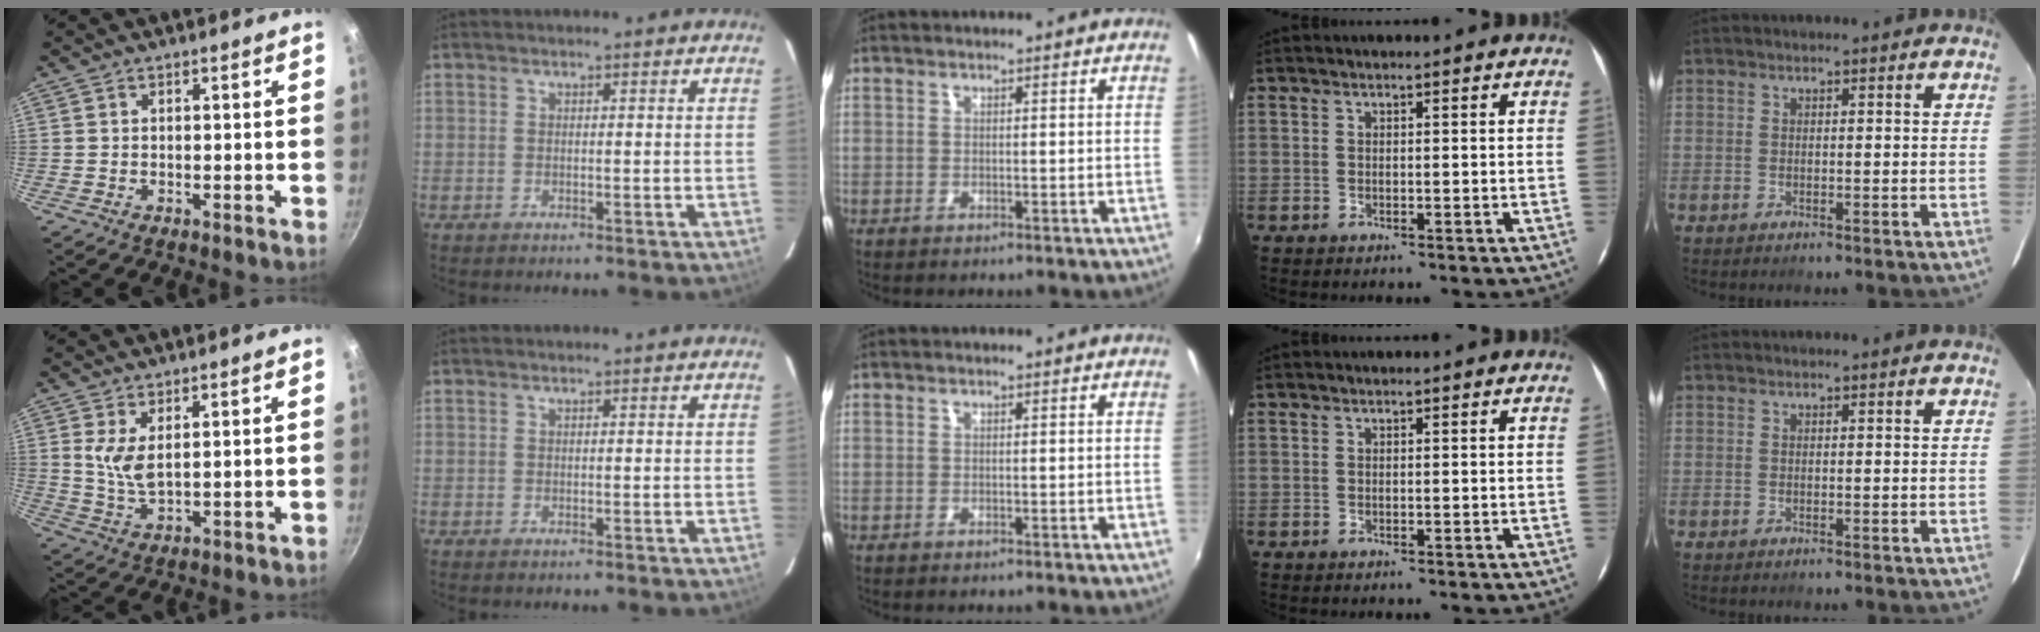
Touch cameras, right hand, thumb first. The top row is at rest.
{"thumb": {"total": 5.4, "force": [2.1, 2.2, 4.5], "torque": [-0.086, -0.022, 0.047]}}